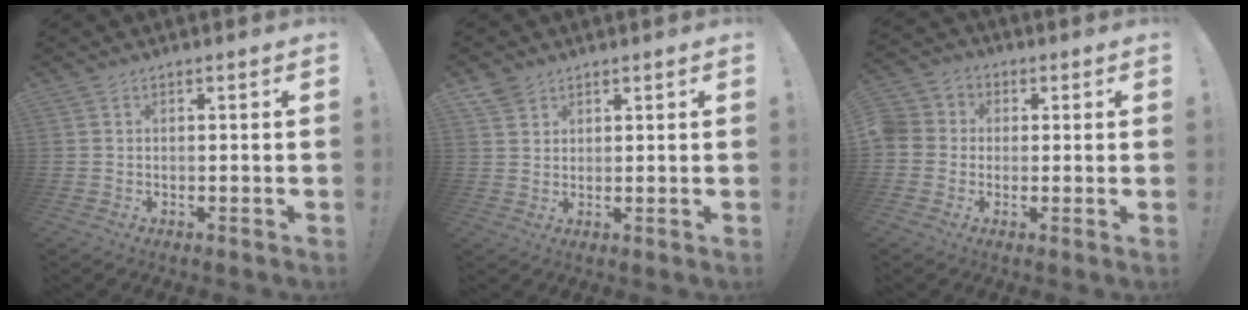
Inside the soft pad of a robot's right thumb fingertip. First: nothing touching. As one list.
[{"total": 3.5, "force": [2.7, 2.1, 0.7], "torque": [-0.007, -0.015, 0.051]}, {"total": 5.8, "force": [-0.8, 5.4, 1.7], "torque": [-0.043, 0.017, -0.014]}]